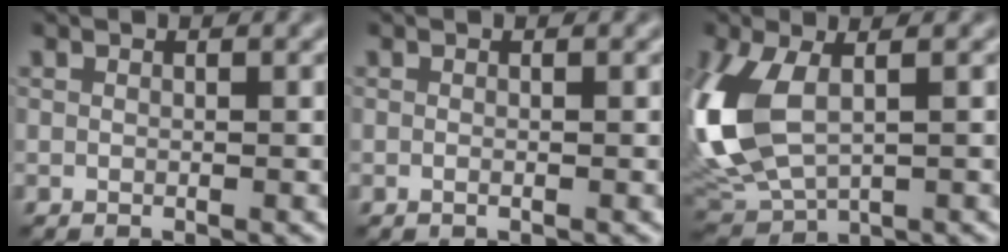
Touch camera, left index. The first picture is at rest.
{"total": 0.5, "force": [-0.3, 0.1, 0.4], "torque": [-0.007, -0.007, -0.010]}
{"total": 9.1, "force": [0.4, 5.0, 7.5], "torque": [-0.195, -0.005, 0.009]}